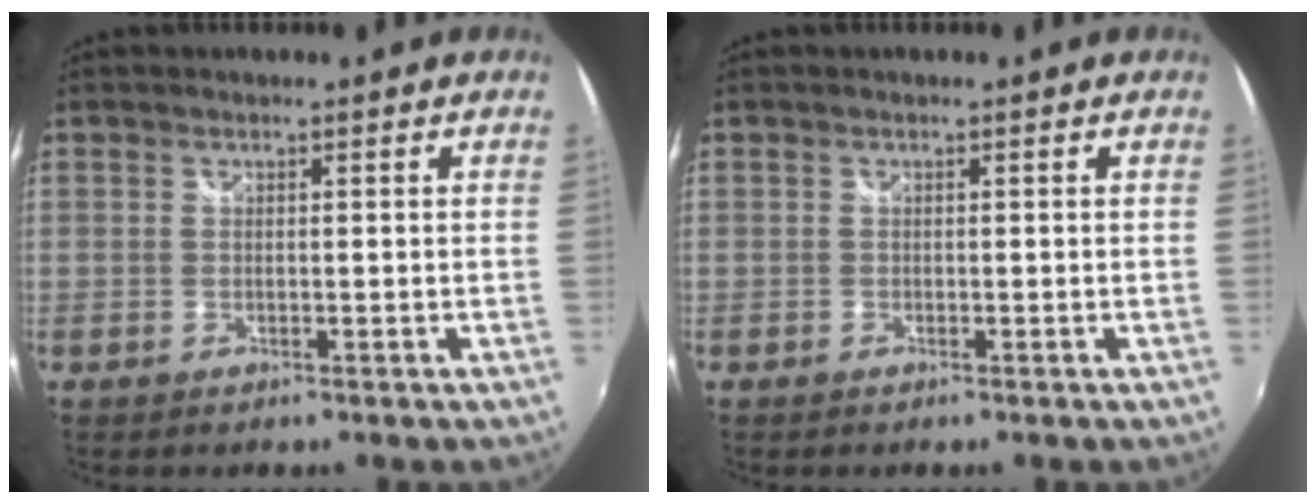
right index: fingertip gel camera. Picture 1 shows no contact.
{"total": 0.0}